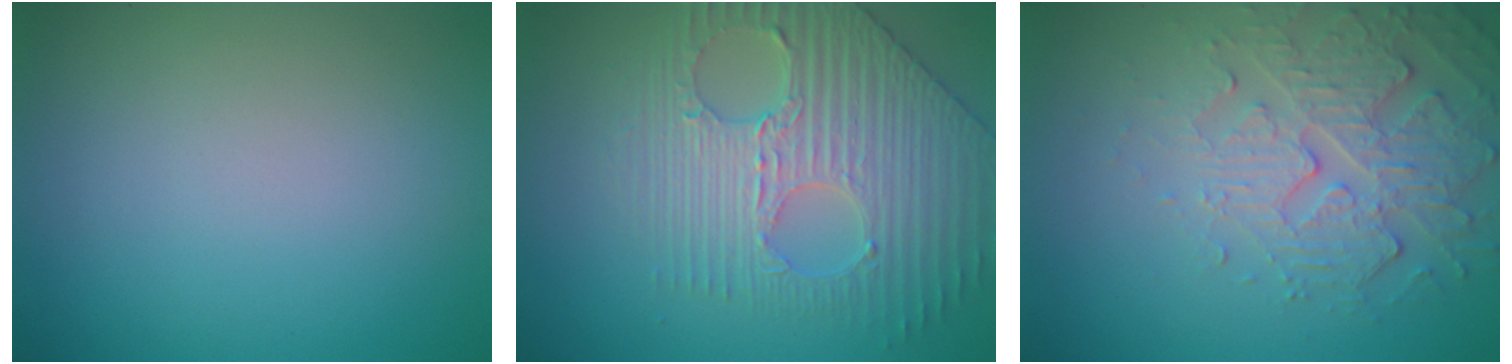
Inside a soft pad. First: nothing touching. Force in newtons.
{"total": 5.3, "press": 5.0, "slide": 1.9}
{"total": 5.2, "press": 3.6, "slide": 3.7}